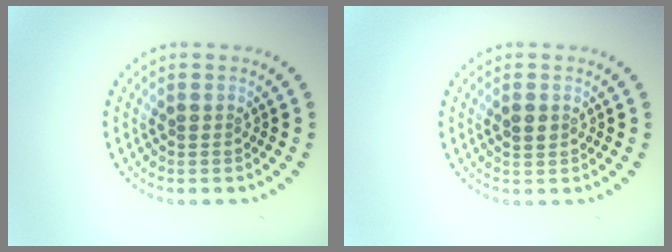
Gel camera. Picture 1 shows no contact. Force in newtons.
{"total": 1.2, "press": 1.2, "slide": 0.2}